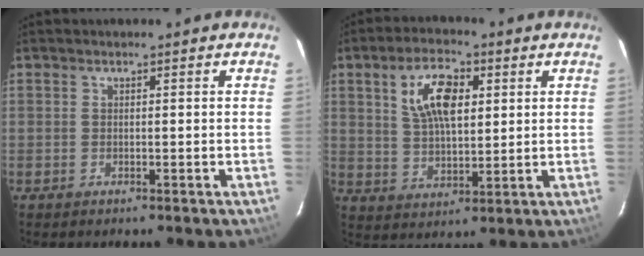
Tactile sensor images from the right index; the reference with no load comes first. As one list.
[{"total": 10.1, "force": [3.4, 4.9, 8.2], "torque": [-0.158, 0.016, 0.066]}]